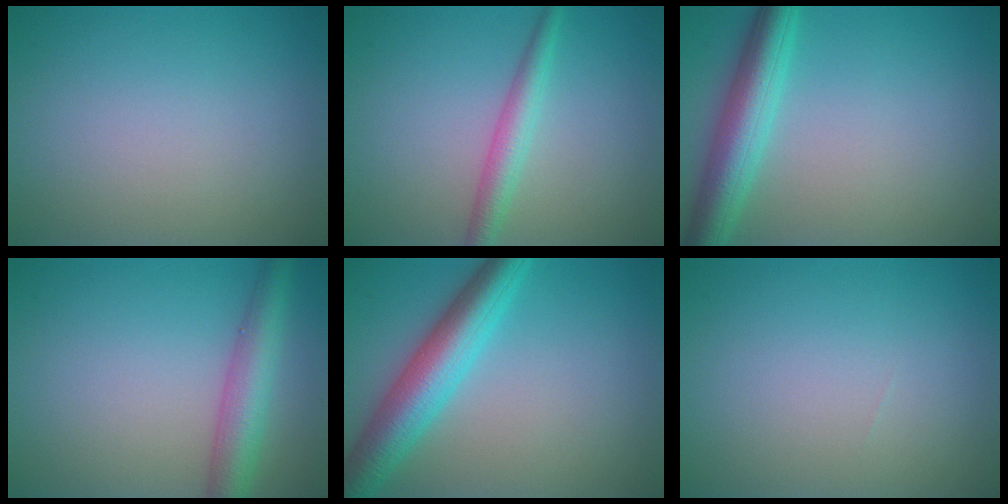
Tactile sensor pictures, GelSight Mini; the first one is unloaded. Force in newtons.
{"total": 2.6, "press": 2.6, "slide": 0.1}
{"total": 5.5, "press": 5.5, "slide": 0.2}
{"total": 4.6, "press": 4.6, "slide": 0.1}
{"total": 5.6, "press": 5.6, "slide": 0.3}
{"total": 0.0}